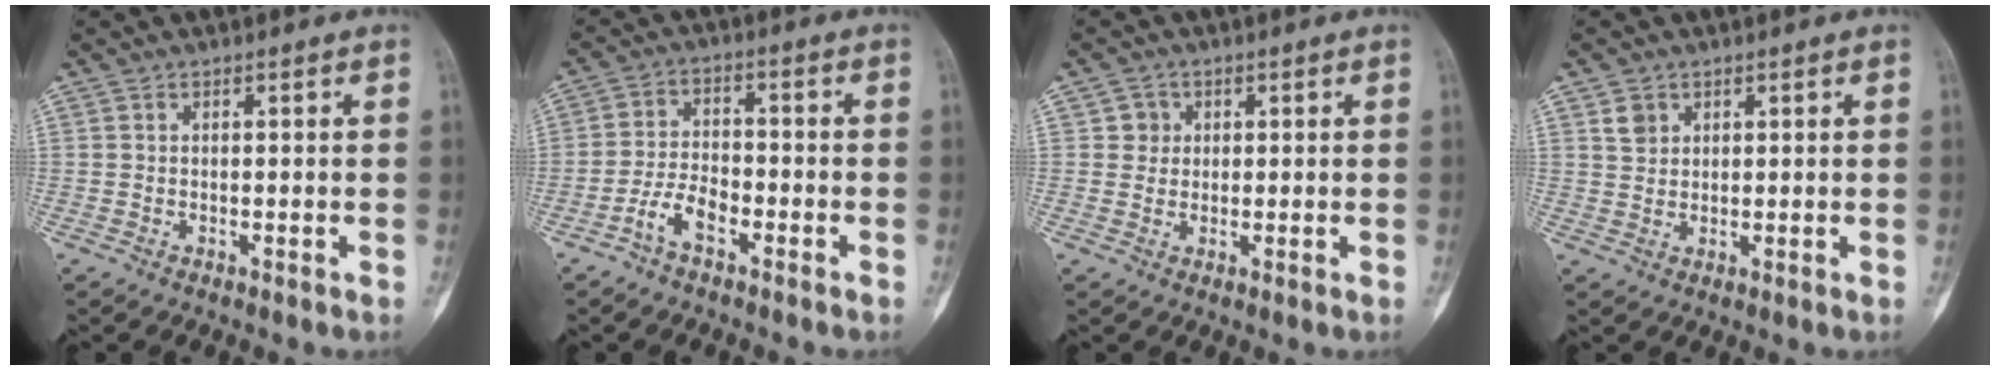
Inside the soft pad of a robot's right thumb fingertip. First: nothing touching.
{"total": 5.6, "force": [-3.3, 2.6, 3.7], "torque": [-0.068, 0.025, -0.066]}
{"total": 2.6, "force": [0.7, 2.5, 0.3], "torque": [0.012, 0.001, 0.006]}
{"total": 2.8, "force": [1.5, 2.2, 0.9], "torque": [-0.006, -0.006, 0.029]}